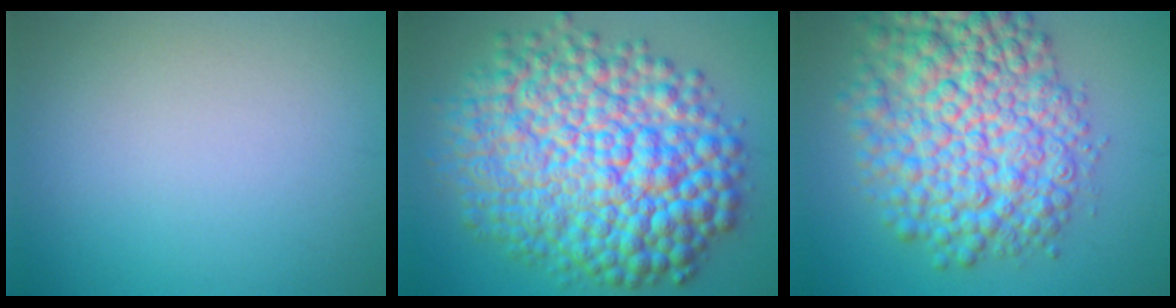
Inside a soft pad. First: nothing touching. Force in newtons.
{"total": 14.3, "press": 14.3, "slide": 0.1}
{"total": 10.9, "press": 10.9, "slide": 0.2}